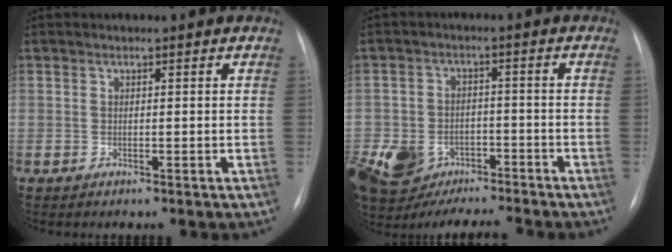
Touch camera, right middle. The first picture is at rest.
{"total": 12.5, "force": [-8.8, 7.1, 5.5], "torque": [-0.129, 0.010, -0.140]}